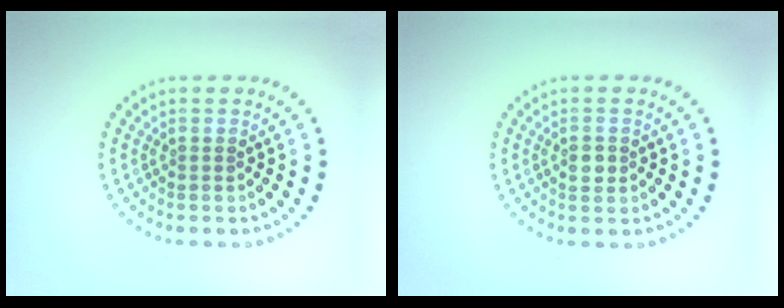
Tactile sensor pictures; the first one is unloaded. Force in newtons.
{"total": 1.6, "press": 1.6, "slide": 0.3}